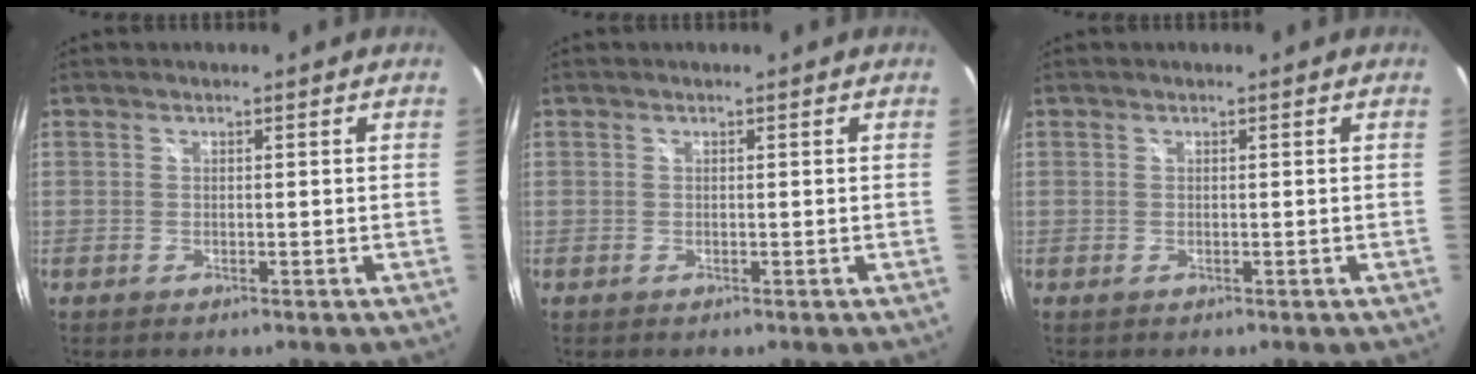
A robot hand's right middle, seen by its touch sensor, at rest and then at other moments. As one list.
[{"total": 0.0}, {"total": 0.0}]